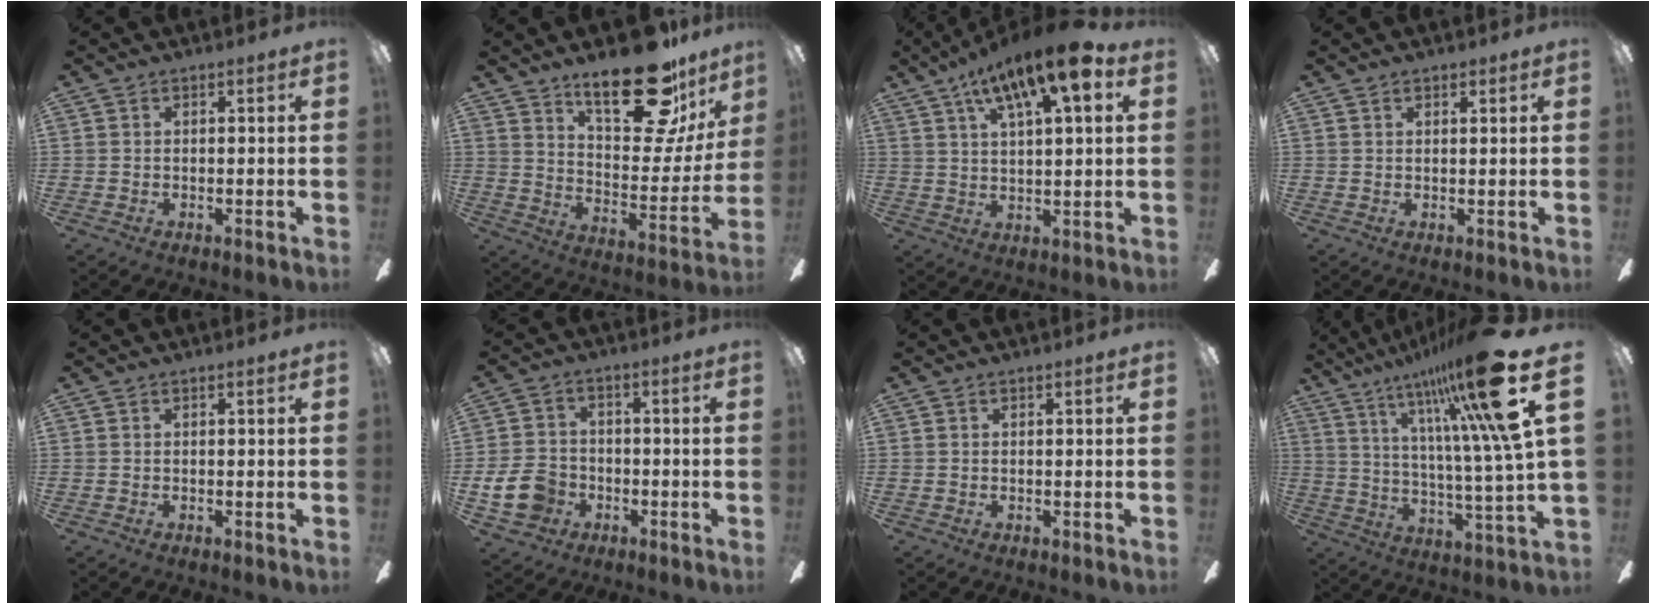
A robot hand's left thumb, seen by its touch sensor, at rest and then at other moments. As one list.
[{"total": 24.5, "force": [17.0, 9.1, 15.1], "torque": [-0.214, -0.108, 0.281]}, {"total": 15.4, "force": [8.9, 4.1, 11.9], "torque": [-0.197, -0.035, 0.143]}, {"total": 1.3, "force": [1.0, 0.7, 0.4], "torque": [0.000, -0.002, 0.017]}, {"total": 0.0}, {"total": 10.0, "force": [-3.2, 8.1, 4.9], "torque": [-0.119, 0.027, -0.059]}, {"total": 0.0}, {"total": 24.5, "force": [13.9, 2.8, 20.0], "torque": [-0.327, -0.079, 0.208]}]